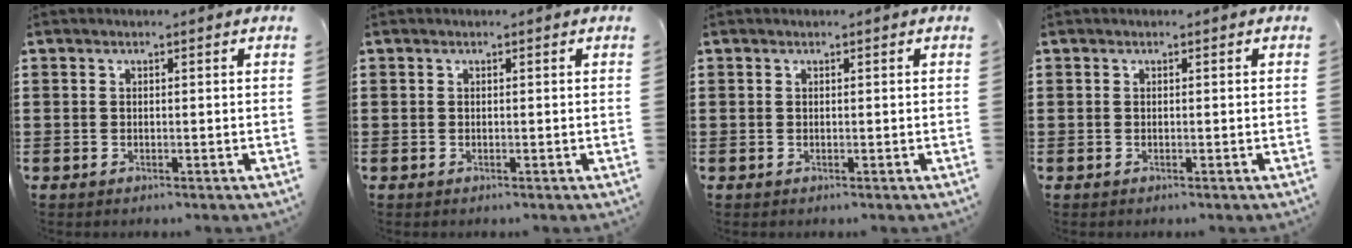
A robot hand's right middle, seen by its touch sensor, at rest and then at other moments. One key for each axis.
{"total": 0.0}
{"total": 0.0}
{"total": 0.0}